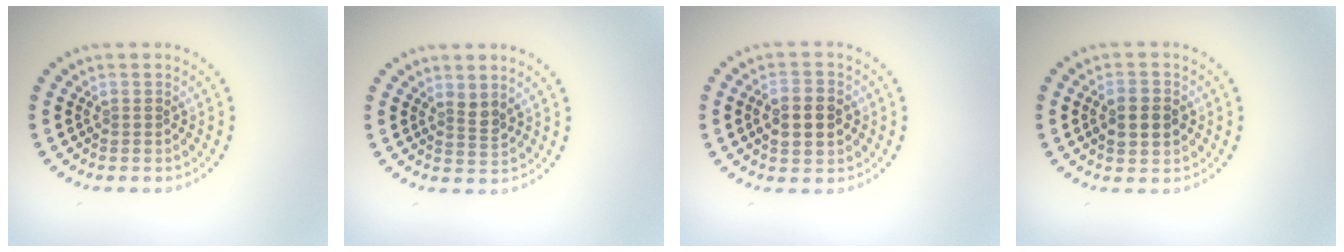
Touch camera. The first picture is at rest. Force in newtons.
{"total": 1.4, "press": 1.1, "slide": 1.0}
{"total": 4.1, "press": 4.1, "slide": 0.1}
{"total": 3.2, "press": 3.2, "slide": 0.2}